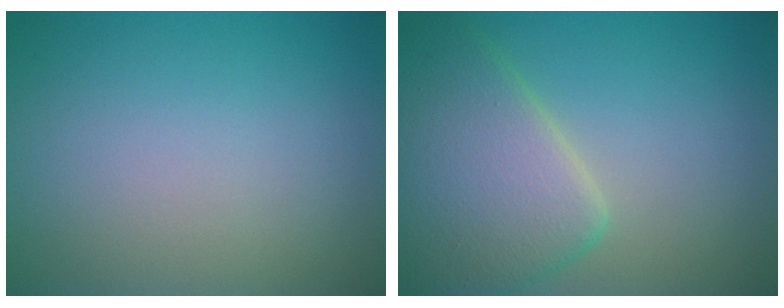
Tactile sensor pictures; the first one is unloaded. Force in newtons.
{"total": 7.6, "press": 7.6, "slide": 0.3}